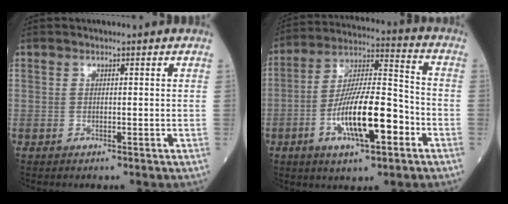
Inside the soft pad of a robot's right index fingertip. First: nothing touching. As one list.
[{"total": 14.8, "force": [-5.3, 3.5, 13.4], "torque": [-0.250, 0.004, -0.091]}]